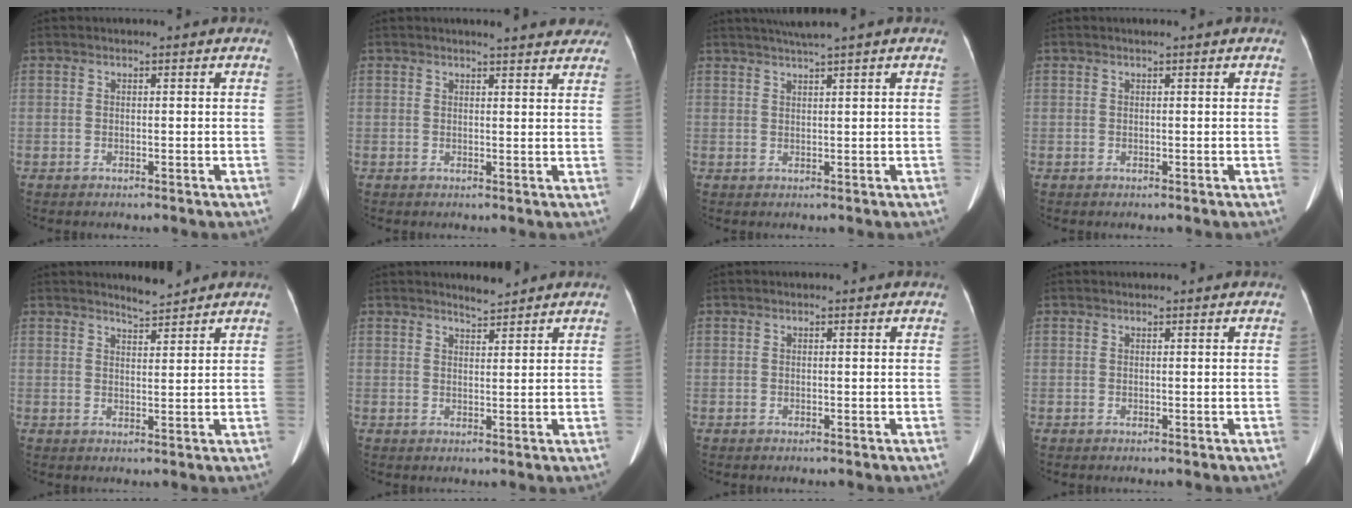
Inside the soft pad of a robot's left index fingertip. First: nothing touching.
{"total": 9.3, "force": [8.4, 1.6, 3.6], "torque": [-0.028, -0.001, 0.078]}
{"total": 3.5, "force": [2.8, -1.0, 1.9], "torque": [-0.034, 0.010, 0.053]}
{"total": 0.0}
{"total": 2.6, "force": [2.6, -0.1, 0.3], "torque": [-0.010, -0.005, 0.047]}
{"total": 1.4, "force": [1.3, -0.2, 0.3], "torque": [-0.009, -0.001, 0.026]}
{"total": 0.0}
{"total": 0.0}